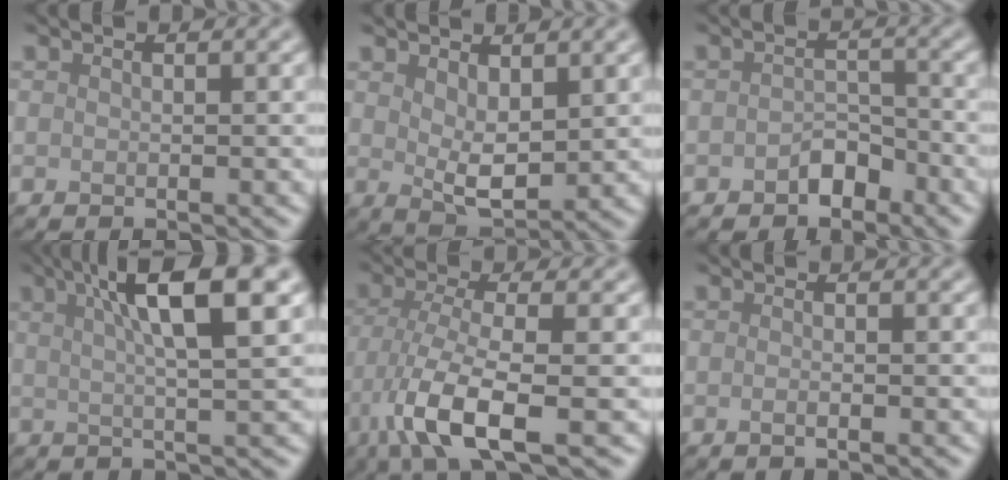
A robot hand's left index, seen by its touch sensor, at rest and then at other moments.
{"total": 3.6, "force": [1.3, 1.6, 2.9], "torque": [-0.057, -0.008, 0.030]}
{"total": 2.1, "force": [-1.3, 1.4, 1.0], "torque": [-0.016, 0.007, -0.024]}
{"total": 8.7, "force": [3.6, 1.8, 7.7], "torque": [-0.089, 0.021, 0.046]}
{"total": 6.4, "force": [-2.5, 1.6, 5.7], "torque": [-0.115, -0.011, -0.055]}
{"total": 1.1, "force": [-0.2, 0.4, 1.0], "torque": [-0.012, -0.007, -0.009]}